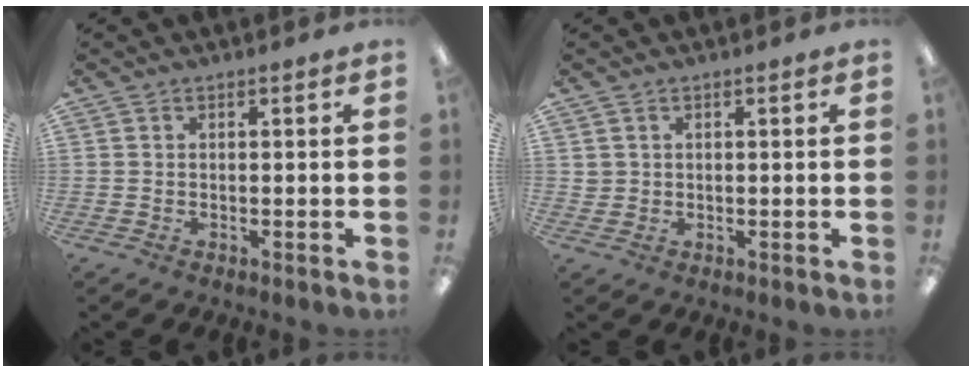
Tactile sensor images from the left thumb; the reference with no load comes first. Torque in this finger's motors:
{"motor_torque": [-0.31, -0.17, 0.16, -0.18, 0.00]}